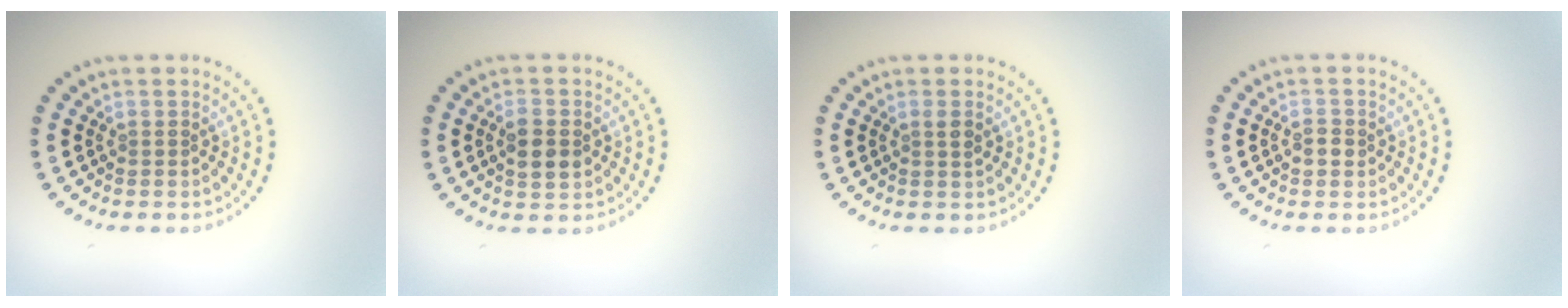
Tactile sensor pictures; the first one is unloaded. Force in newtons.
{"total": 2.6, "press": 2.6, "slide": 0.2}
{"total": 0.9, "press": 0.8, "slide": 0.4}
{"total": 1.3, "press": 1.3, "slide": 0.2}